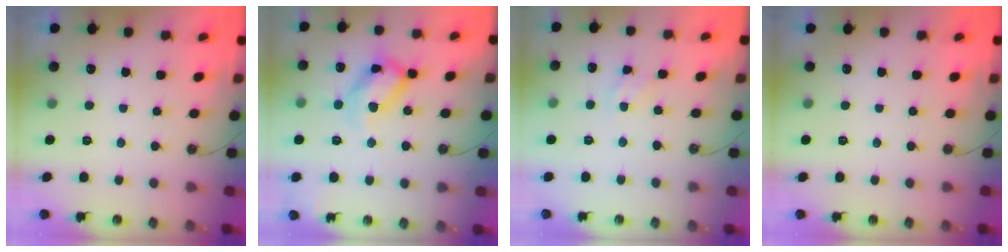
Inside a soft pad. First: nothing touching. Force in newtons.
{"total": 15.9, "press": 15.8, "slide": 2.1}
{"total": 3.4, "press": 3.4, "slide": 0.3}
{"total": 0.0}